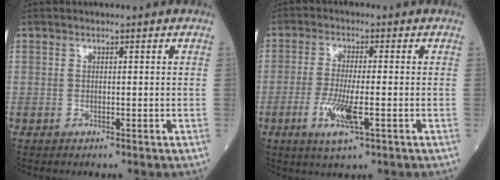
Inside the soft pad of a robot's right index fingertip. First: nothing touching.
{"total": 6.6, "force": [-2.4, 0.8, 6.1], "torque": [-0.131, -0.015, -0.040]}